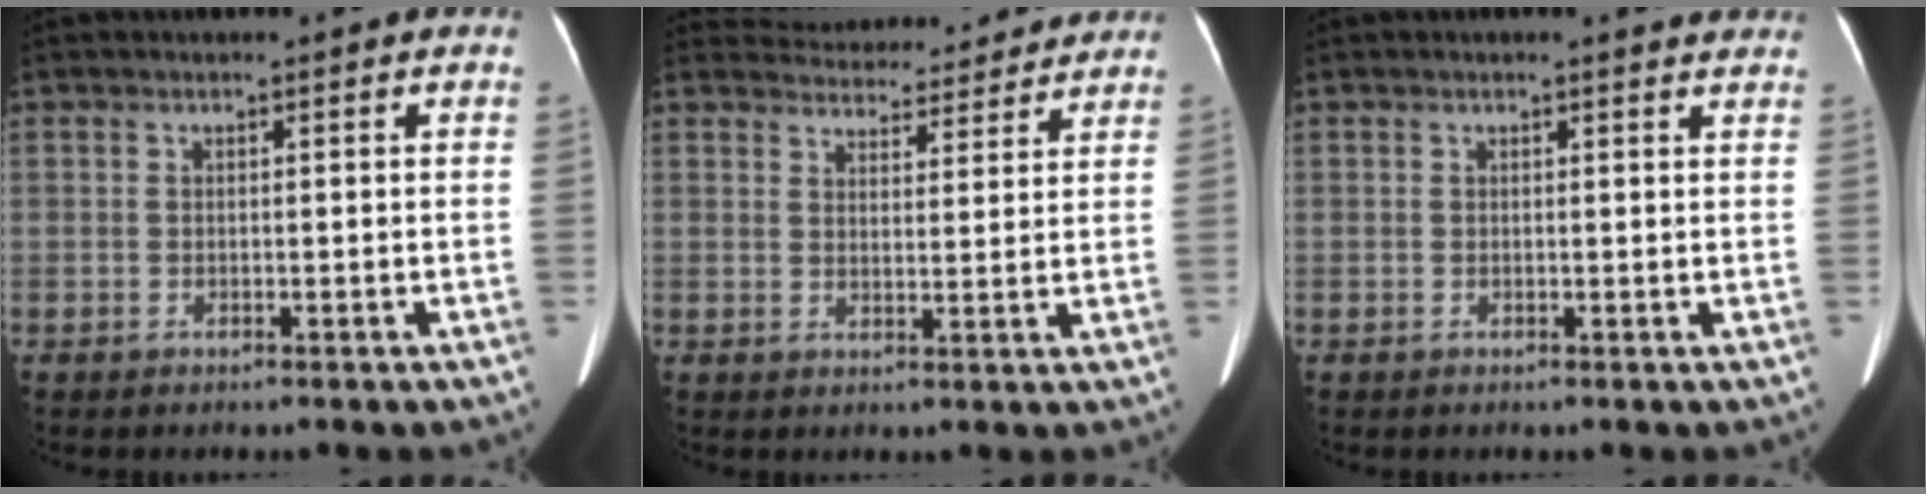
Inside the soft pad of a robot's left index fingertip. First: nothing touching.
{"total": 13.2, "force": [12.7, 3.3, 1.7], "torque": [-0.013, 0.015, 0.154]}
{"total": 3.3, "force": [3.2, 0.6, 0.9], "torque": [-0.016, -0.004, 0.016]}